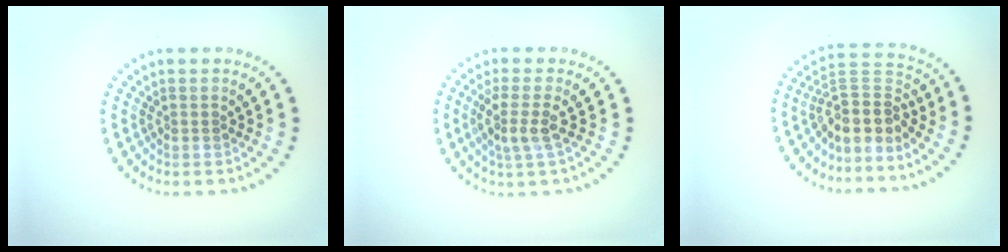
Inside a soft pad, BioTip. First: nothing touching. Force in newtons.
{"total": 2.7, "press": 2.0, "slide": 1.8}
{"total": 4.3, "press": 3.4, "slide": 2.6}